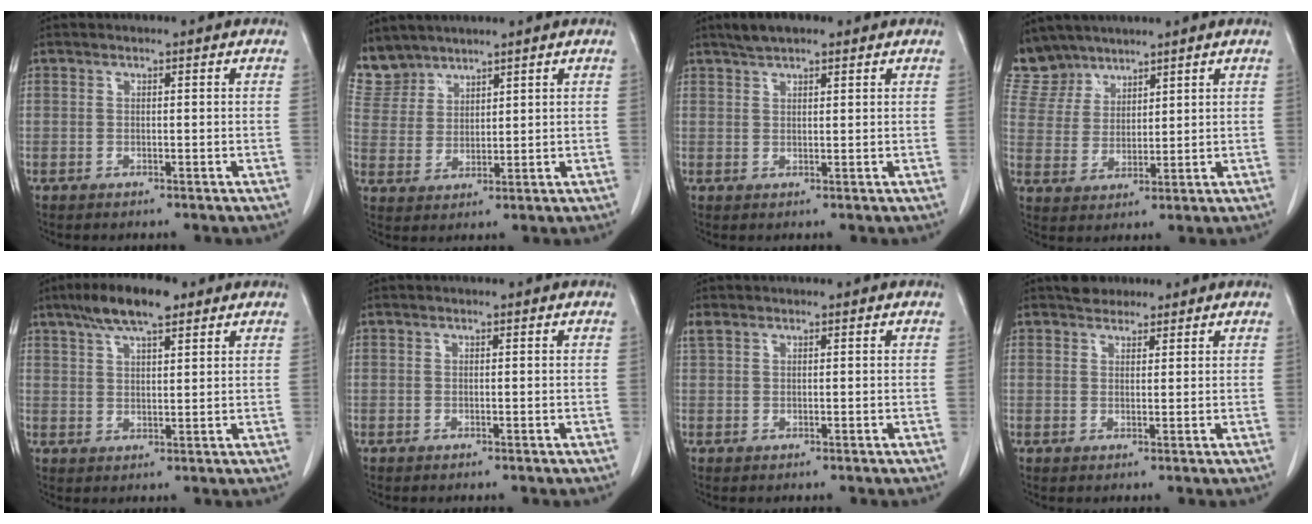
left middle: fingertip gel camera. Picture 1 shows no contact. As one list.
[{"total": 6.1, "force": [5.6, 2.2, -0.3], "torque": [0.001, 0.005, 0.127]}, {"total": 4.1, "force": [3.1, 1.1, 2.4], "torque": [-0.050, 0.014, 0.055]}, {"total": 7.1, "force": [6.4, 3.2, 0.0], "torque": [-0.002, 0.006, 0.139]}, {"total": 8.4, "force": [5.8, 2.0, 5.8], "torque": [-0.109, 0.015, 0.098]}, {"total": 0.0}, {"total": 1.1, "force": [0.9, 0.6, 0.5], "torque": [-0.018, 0.015, 0.022]}, {"total": 3.0, "force": [2.5, 1.5, 0.7], "torque": [-0.015, 0.014, 0.040]}]